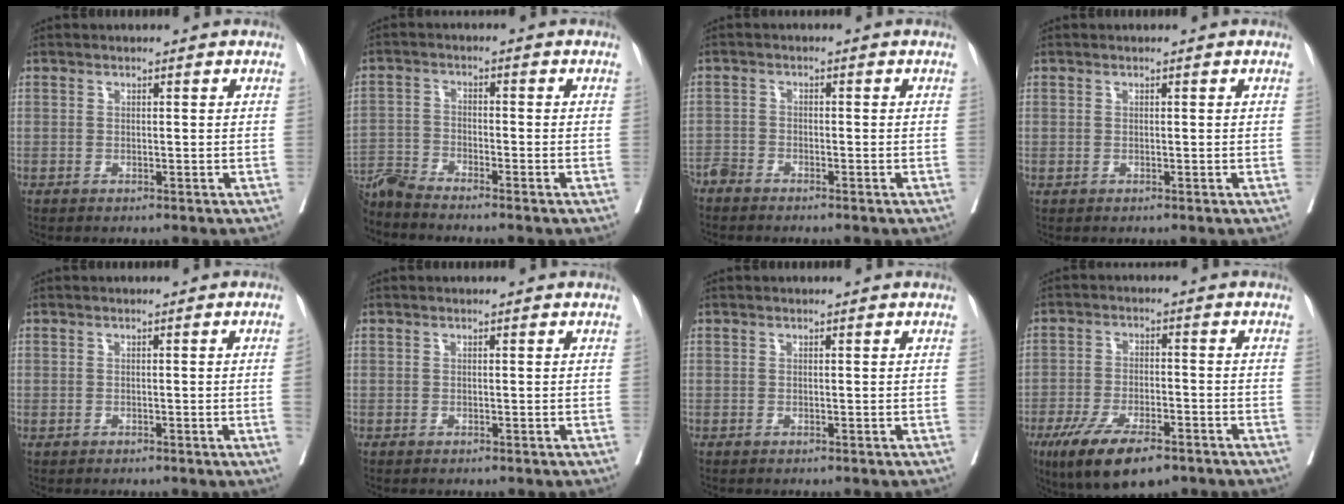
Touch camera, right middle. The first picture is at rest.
{"total": 6.0, "force": [-5.7, -1.3, 1.1], "torque": [-0.018, -0.011, -0.111]}
{"total": 2.3, "force": [-2.3, 0.2, 0.3], "torque": [-0.001, -0.006, -0.047]}
{"total": 0.0}
{"total": 1.4, "force": [-0.1, -0.4, 1.3], "torque": [-0.019, 0.002, -0.001]}
{"total": 0.0}
{"total": 0.0}
{"total": 11.1, "force": [-7.2, 3.3, 7.7], "torque": [-0.137, -0.018, -0.121]}